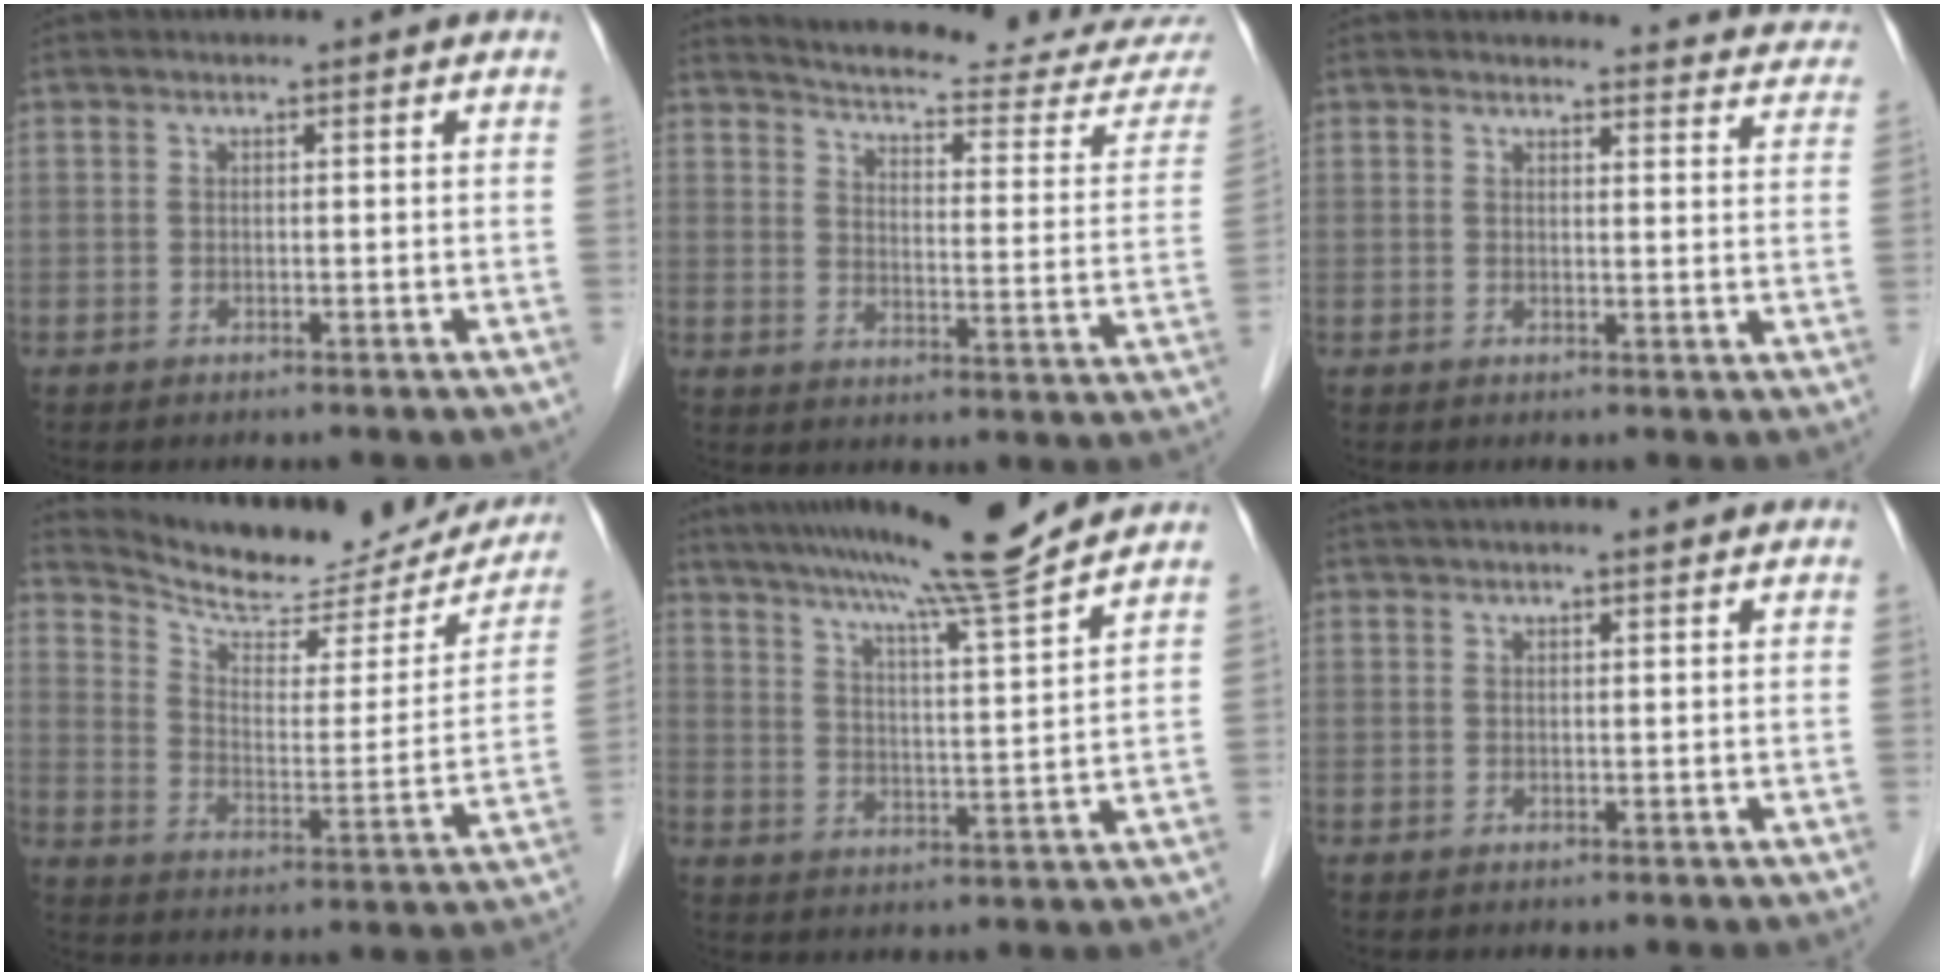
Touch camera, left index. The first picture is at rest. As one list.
[{"total": 21.8, "force": [20.9, 1.5, 6.0], "torque": [-0.082, -0.100, 0.246]}, {"total": 12.5, "force": [12.2, 2.4, 0.9], "torque": [0.032, -0.056, 0.098]}, {"total": 20.5, "force": [18.8, 5.6, 5.9], "torque": [-0.081, -0.042, 0.250]}, {"total": 13.1, "force": [11.4, -2.1, 6.2], "torque": [-0.106, -0.014, 0.171]}, {"total": 5.1, "force": [4.4, 0.3, 2.6], "torque": [-0.038, 0.029, 0.063]}]